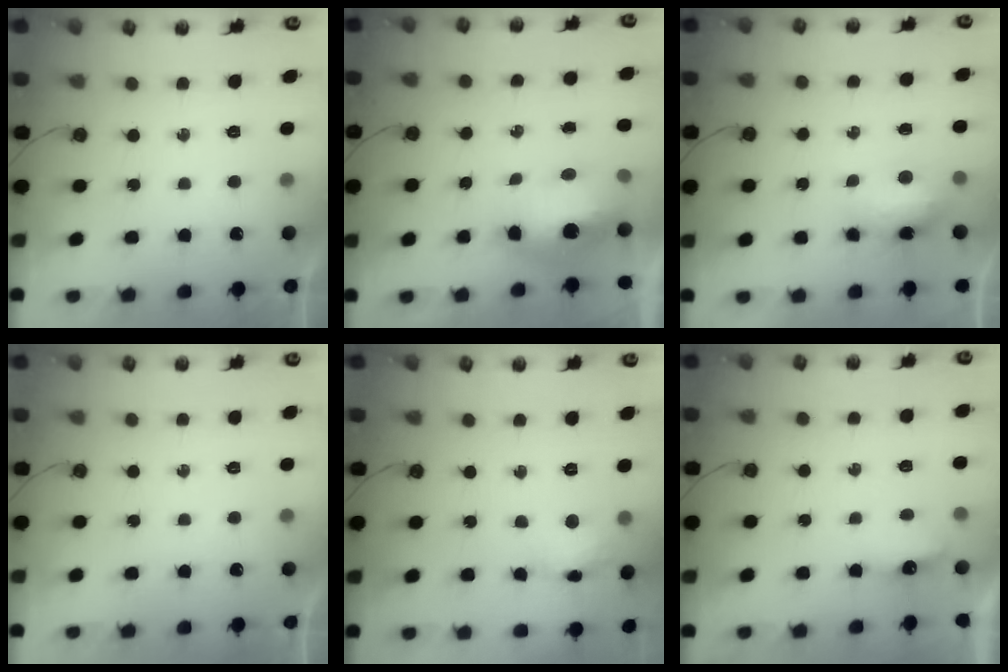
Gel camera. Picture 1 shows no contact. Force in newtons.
{"total": 8.6, "press": 8.5, "slide": 1.1}
{"total": 7.6, "press": 7.5, "slide": 1.0}
{"total": 0.0}
{"total": 10.1, "press": 10.0, "slide": 0.5}
{"total": 3.9, "press": 3.8, "slide": 0.7}